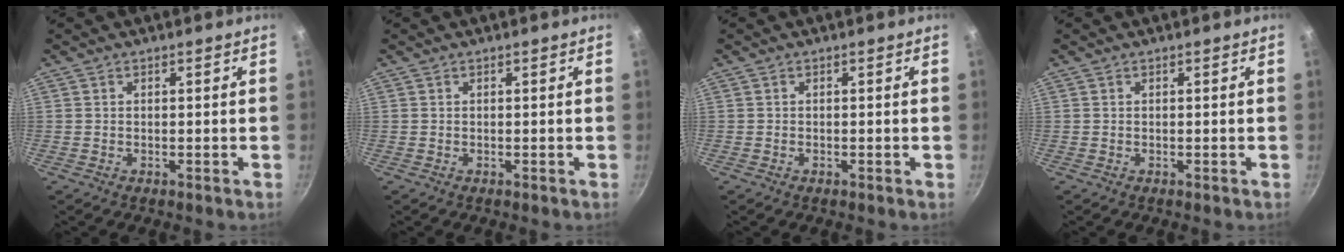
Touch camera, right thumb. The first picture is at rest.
{"total": 0.0}
{"total": 0.0}
{"total": 0.0}